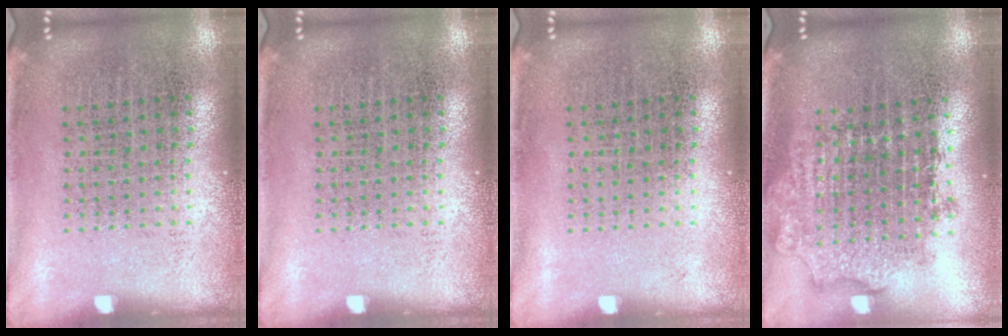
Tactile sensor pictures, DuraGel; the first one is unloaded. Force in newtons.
{"total": 0.0}
{"total": 0.0}
{"total": 1.9, "press": 1.5, "slide": 1.1}